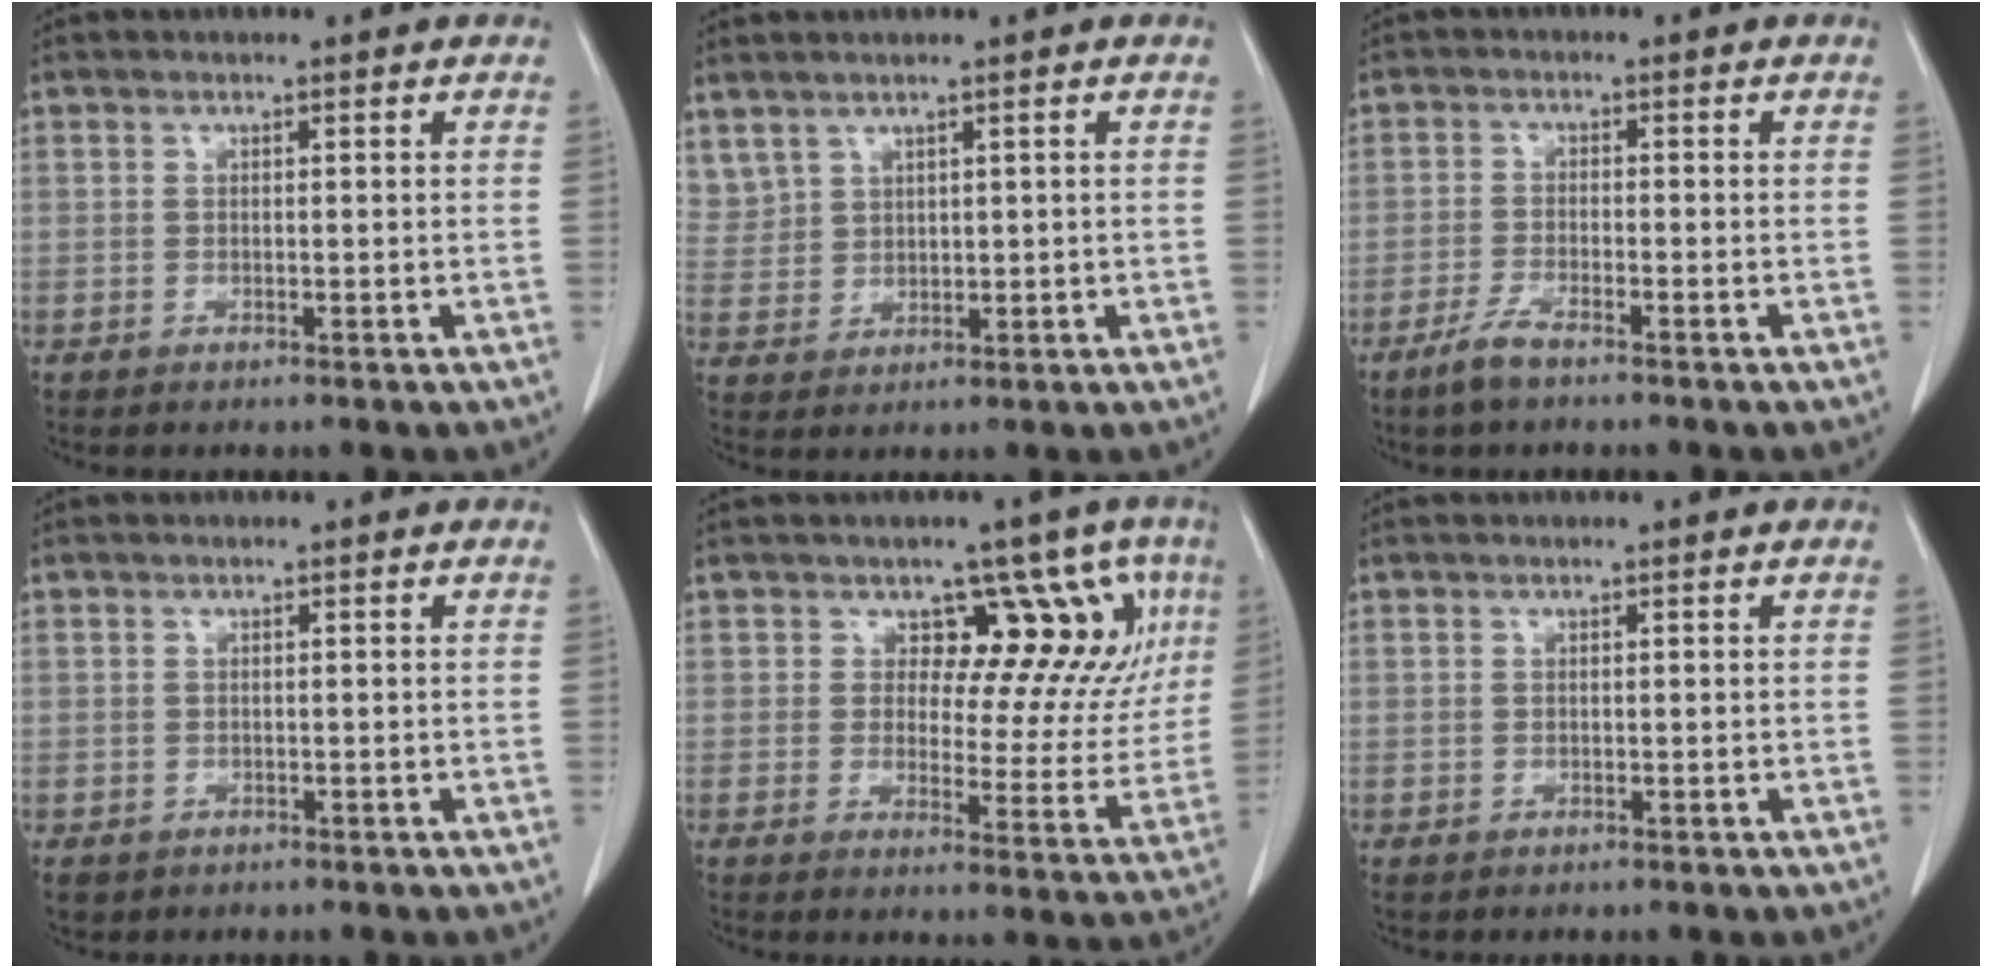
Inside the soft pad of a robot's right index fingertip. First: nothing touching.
{"total": 5.9, "force": [4.0, 4.0, 1.4], "torque": [-0.043, 0.013, 0.098]}
{"total": 3.6, "force": [-2.8, 0.4, 2.2], "torque": [-0.052, -0.004, -0.056]}
{"total": 1.8, "force": [-0.5, 1.7, 0.3], "torque": [-0.006, 0.003, 0.000]}
{"total": 10.5, "force": [5.1, 6.5, 6.6], "torque": [-0.057, 0.008, 0.057]}
{"total": 0.6, "force": [0.0, 0.6, 0.0], "torque": [0.005, 0.004, -0.002]}